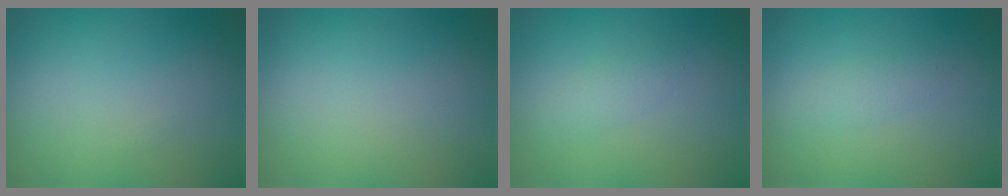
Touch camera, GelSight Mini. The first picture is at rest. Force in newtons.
{"total": 0.0}
{"total": 1.4, "press": 1.3, "slide": 0.1}
{"total": 1.3, "press": 1.3, "slide": 0.1}